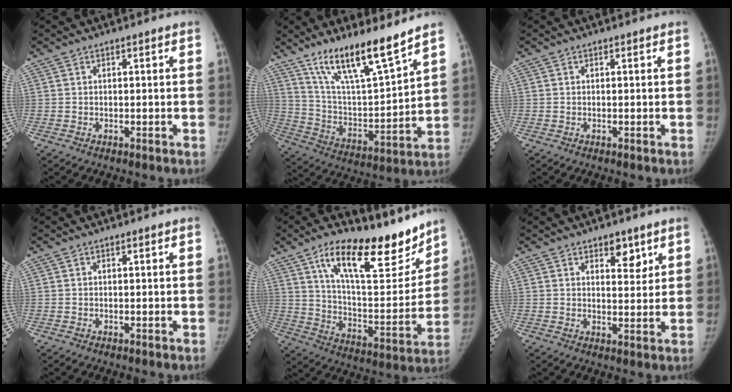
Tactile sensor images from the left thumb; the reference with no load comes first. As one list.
[{"total": 16.9, "force": [12.6, 3.0, 10.8], "torque": [-0.165, -0.076, 0.236]}, {"total": 0.0}, {"total": 0.0}, {"total": 23.6, "force": [16.1, 8.8, 15.0], "torque": [-0.180, -0.073, 0.260]}, {"total": 5.0, "force": [3.0, 2.6, 2.9], "torque": [-0.014, -0.019, 0.043]}]